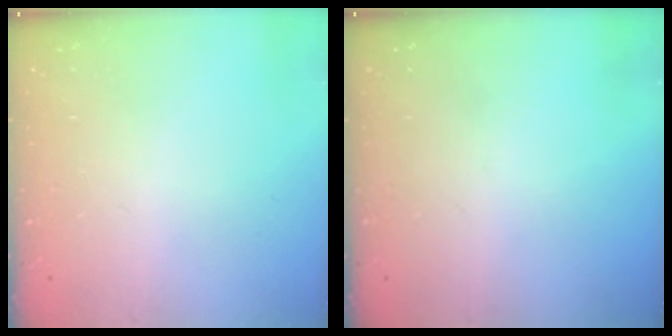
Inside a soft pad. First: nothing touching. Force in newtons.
{"total": 0.0}